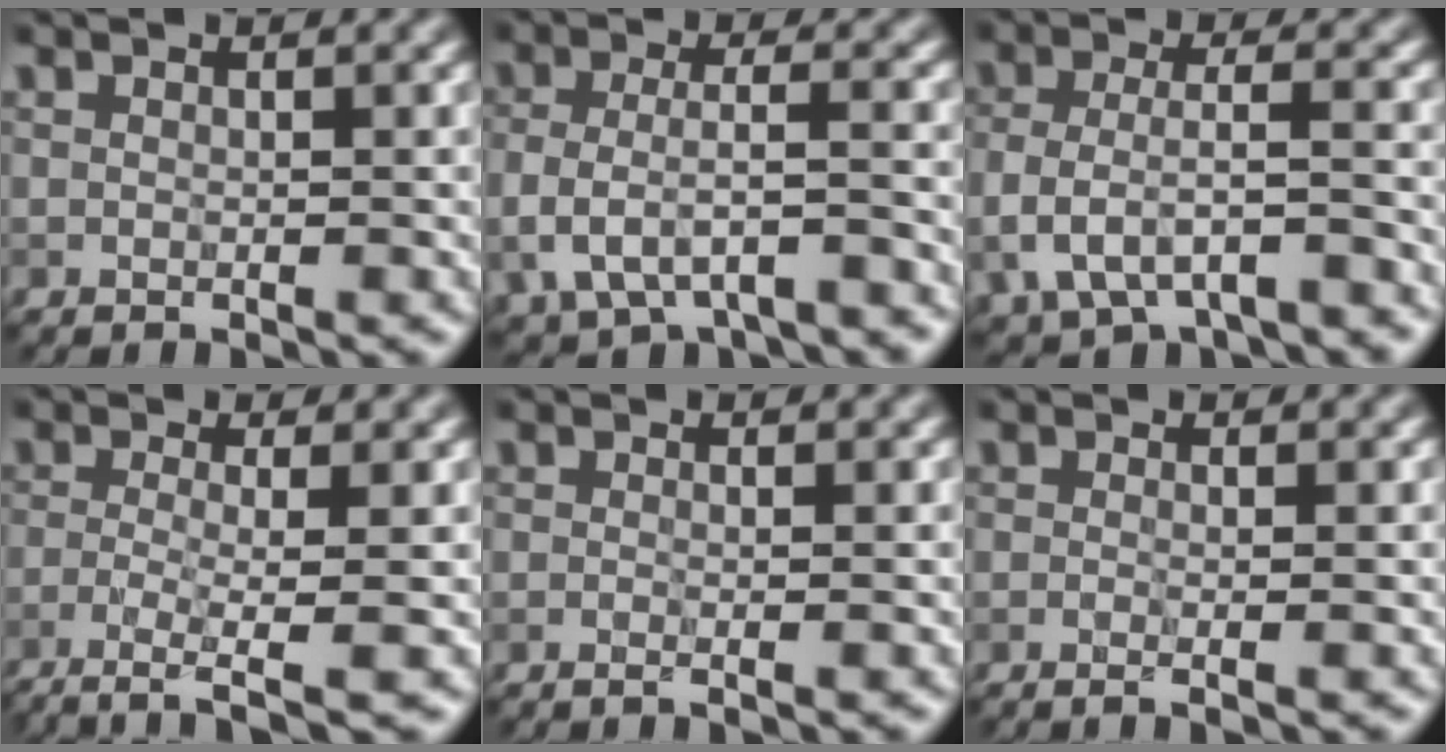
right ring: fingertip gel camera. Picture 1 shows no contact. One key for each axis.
{"total": 5.3, "fx": -2.4, "fy": 2.4, "fz": 4.1, "tx": -0.085, "ty": -0.008, "tz": -0.046}
{"total": 5.7, "fx": -2.6, "fy": 2.7, "fz": 4.2, "tx": -0.087, "ty": -0.007, "tz": -0.051}
{"total": 4.8, "fx": -2.5, "fy": 0.9, "fz": 4.0, "tx": -0.071, "ty": -0.007, "tz": -0.057}
{"total": 2.4, "fx": 0.0, "fy": 1.3, "fz": 2.0, "tx": -0.009, "ty": -0.004, "tz": -0.023}
{"total": 3.2, "fx": 0.1, "fy": 1.7, "fz": 2.7, "tx": -0.014, "ty": 0.003, "tz": -0.025}